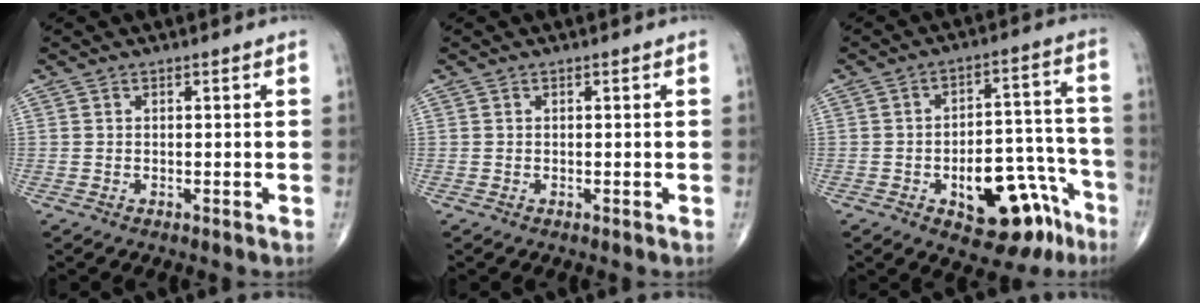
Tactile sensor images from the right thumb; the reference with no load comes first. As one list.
[{"total": 0.0}, {"total": 16.5, "force": [-8.1, 8.2, 11.7], "torque": [-0.116, 0.071, -0.101]}]